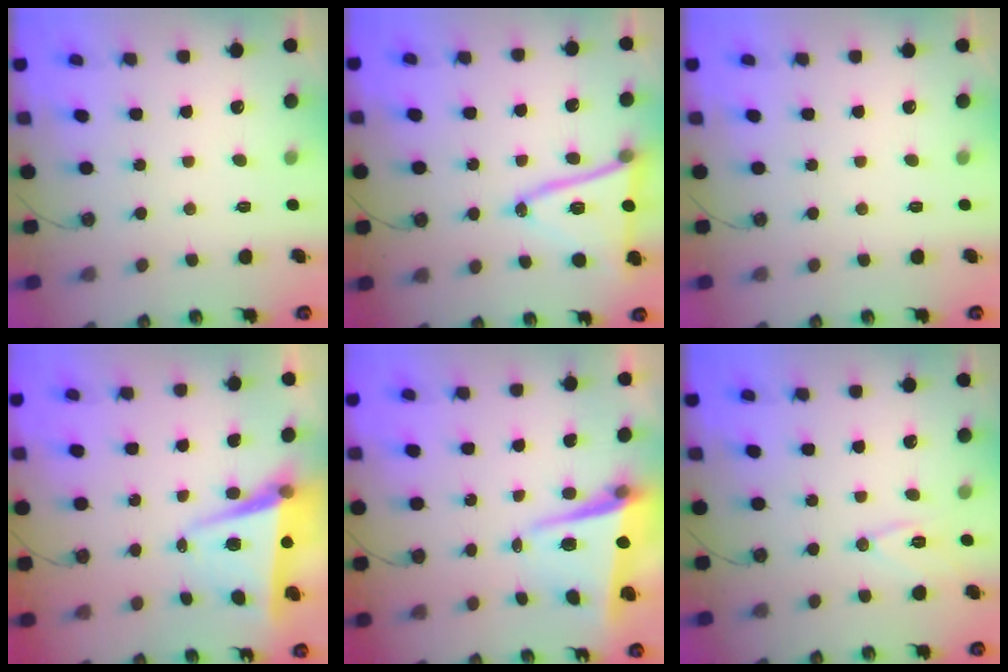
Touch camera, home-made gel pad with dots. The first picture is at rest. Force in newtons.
{"total": 16.1, "press": 15.6, "slide": 3.7}
{"total": 0.0}
{"total": 6.9, "press": 5.3, "slide": 4.4}
{"total": 6.6, "press": 6.4, "slide": 1.5}
{"total": 9.5, "press": 8.8, "slide": 3.7}